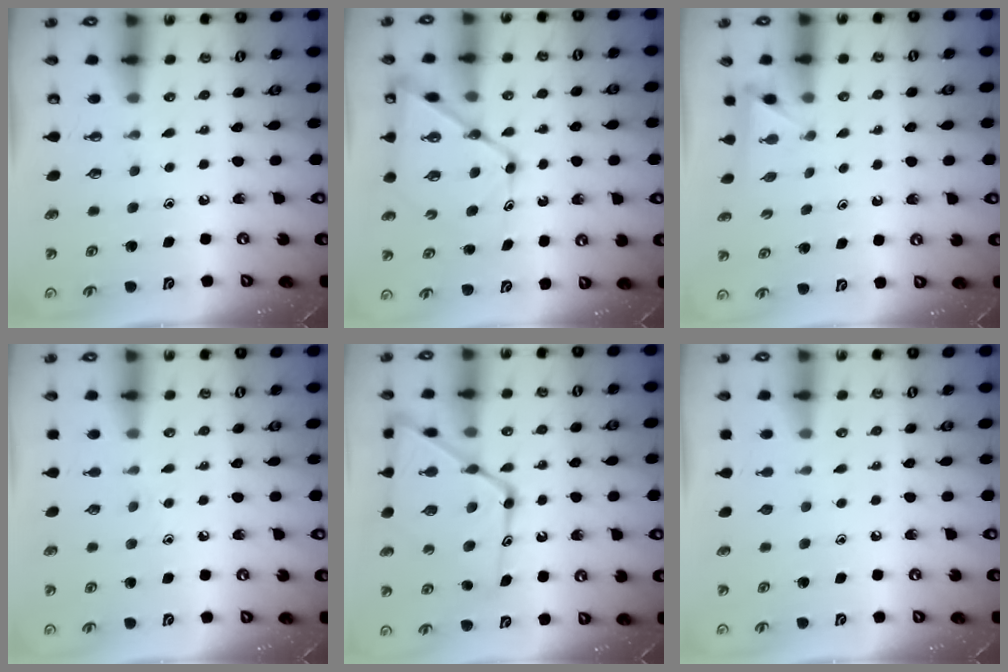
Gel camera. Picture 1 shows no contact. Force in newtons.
{"total": 14.2, "press": 14.1, "slide": 1.4}
{"total": 2.5, "press": 2.4, "slide": 0.3}
{"total": 5.6, "press": 5.6, "slide": 0.6}
{"total": 21.3, "press": 21.2, "slide": 1.9}
{"total": 0.0}